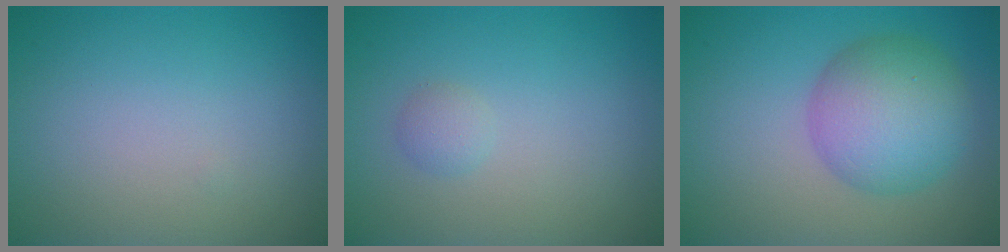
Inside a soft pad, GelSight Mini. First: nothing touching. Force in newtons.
{"total": 1.0, "press": 1.0, "slide": 0.1}
{"total": 6.7, "press": 6.7, "slide": 0.2}